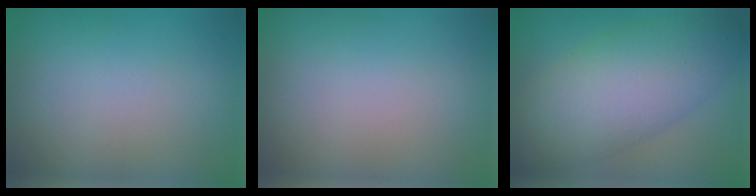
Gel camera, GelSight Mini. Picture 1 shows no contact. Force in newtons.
{"total": 0.0}
{"total": 9.8, "press": 9.8, "slide": 0.4}